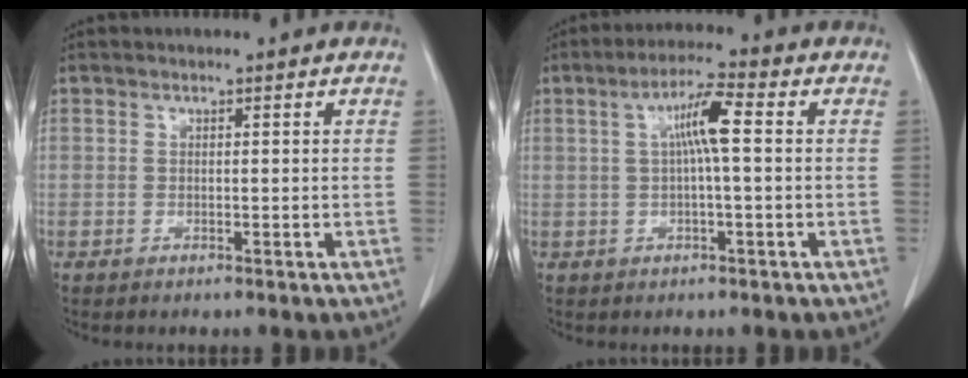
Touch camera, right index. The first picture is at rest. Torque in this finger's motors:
{"motor_torque": [0.80, 0.19, 0.39, 0.13]}